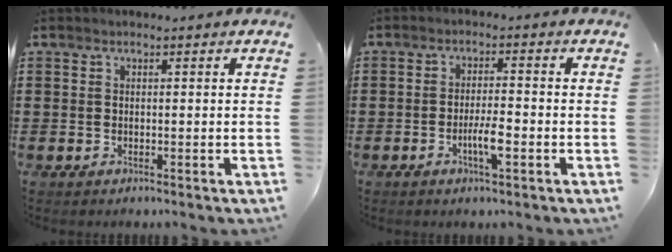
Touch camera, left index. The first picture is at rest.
{"total": 4.2, "force": [-1.6, 0.9, 3.7], "torque": [-0.070, 0.004, -0.031]}